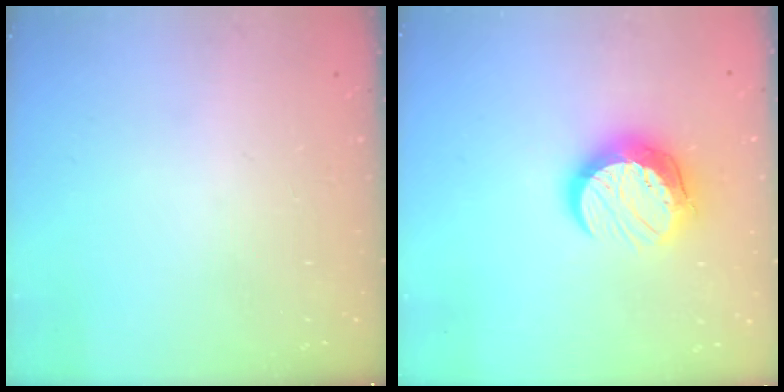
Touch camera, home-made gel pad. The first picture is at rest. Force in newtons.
{"total": 12.5, "press": 12.5, "slide": 0.9}